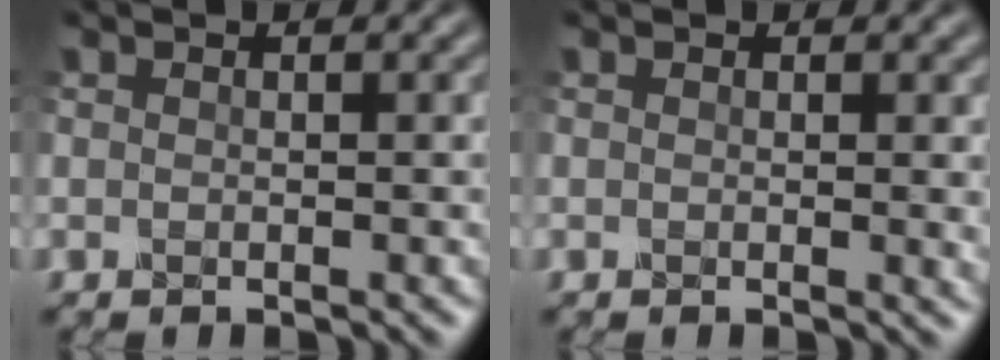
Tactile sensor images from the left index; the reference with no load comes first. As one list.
[{"total": 1.6, "force": [-0.1, 0.9, 1.4], "torque": [-0.015, -0.001, -0.003]}]